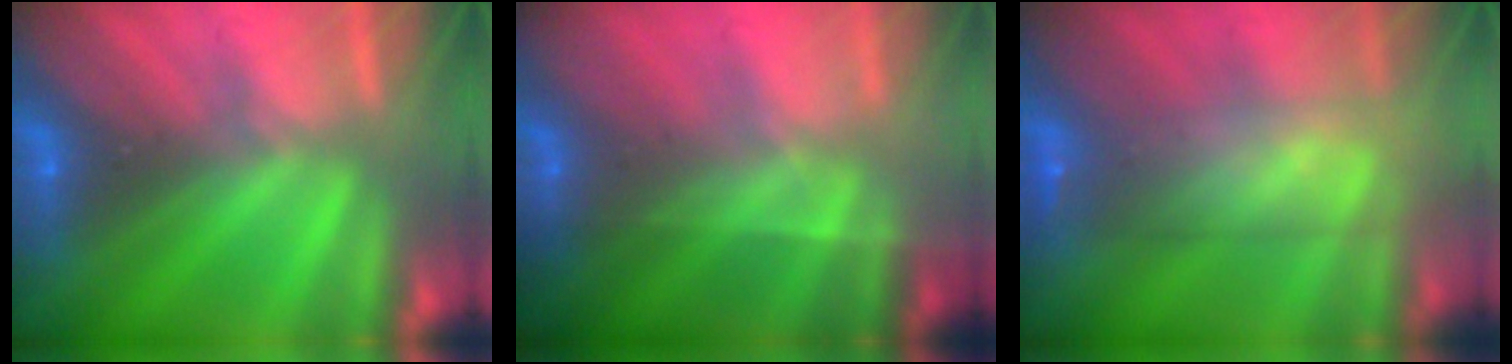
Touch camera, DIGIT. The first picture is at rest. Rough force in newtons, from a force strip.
{"total": 1.9}
{"total": 9.8}